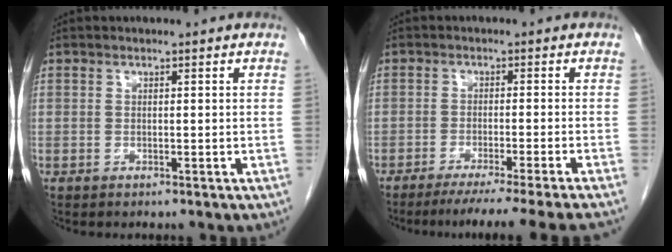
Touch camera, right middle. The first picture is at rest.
{"total": 12.1, "force": [-10.5, -2.7, 5.4], "torque": [-0.047, -0.034, -0.148]}